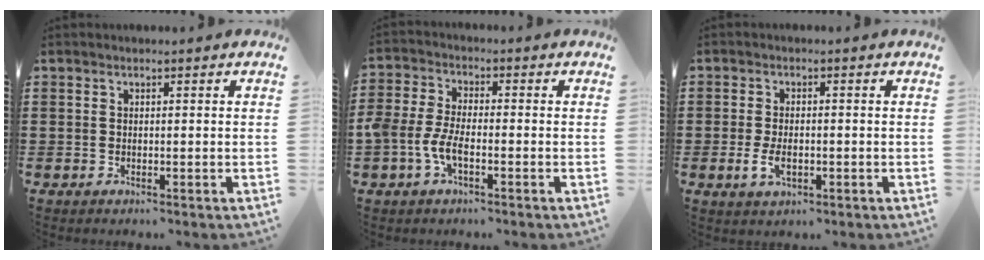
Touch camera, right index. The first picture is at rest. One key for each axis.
{"total": 5.1, "fx": -2.0, "fy": 2.2, "fz": 4.1, "tx": -0.106, "ty": -0.004, "tz": -0.046}
{"total": 3.2, "fx": -0.7, "fy": 1.7, "fz": 2.7, "tx": -0.057, "ty": -0.004, "tz": -0.013}